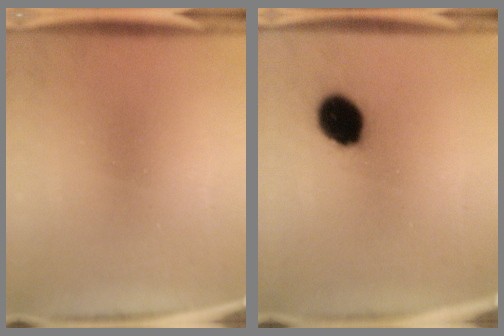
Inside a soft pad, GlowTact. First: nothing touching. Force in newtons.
{"total": 11.6}